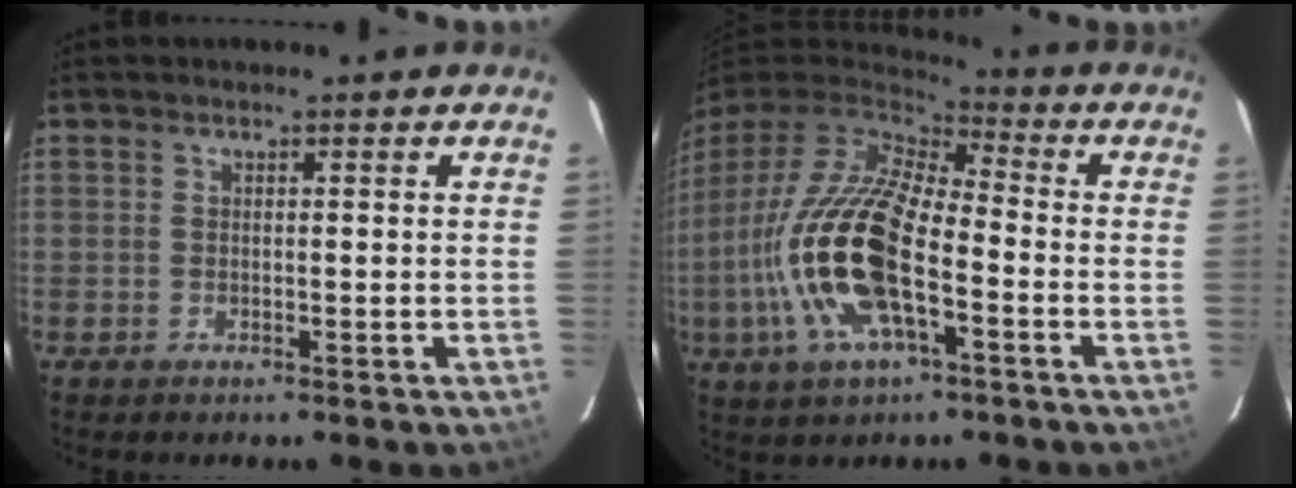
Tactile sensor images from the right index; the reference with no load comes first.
{"total": 21.8, "force": [-6.4, 8.4, 19.1], "torque": [-0.392, -0.028, -0.130]}